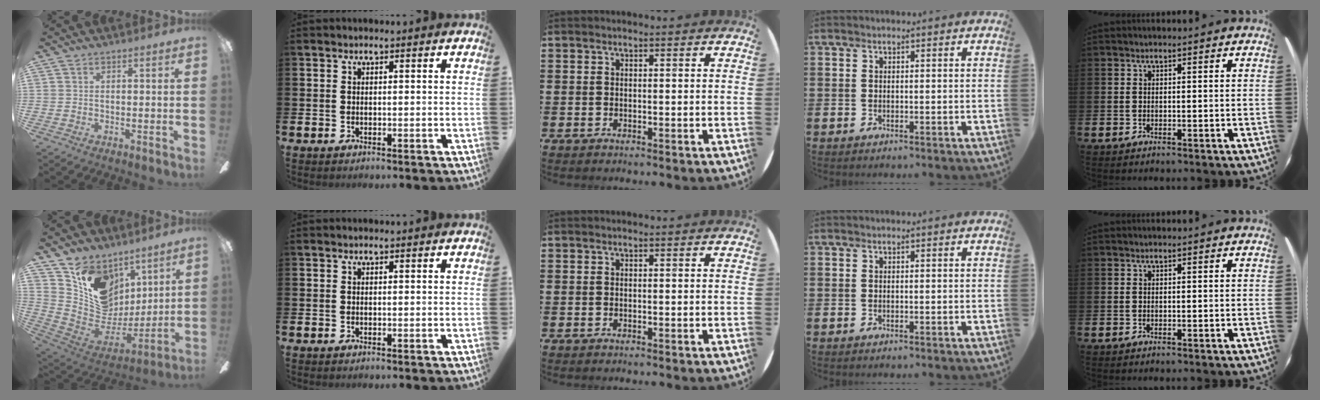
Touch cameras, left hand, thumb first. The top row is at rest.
{"thumb": {"total": 15.8, "force": [7.5, 12.3, 6.6], "torque": [-0.116, -0.038, 0.154]}}